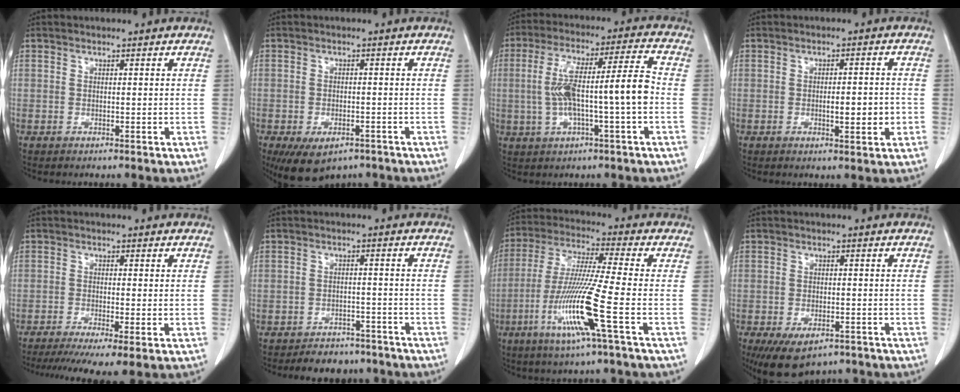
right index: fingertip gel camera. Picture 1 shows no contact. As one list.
[{"total": 8.1, "force": [-5.4, 4.2, 4.4], "torque": [-0.071, -0.006, -0.077]}, {"total": 12.4, "force": [-1.3, 0.9, 12.3], "torque": [-0.227, 0.026, -0.021]}, {"total": 4.3, "force": [-0.9, 1.1, 4.1], "torque": [-0.062, -0.001, -0.008]}, {"total": 8.8, "force": [-6.2, 0.8, 6.3], "torque": [-0.094, -0.015, -0.101]}, {"total": 7.1, "force": [-6.1, 3.4, 1.1], "torque": [0.000, 0.006, -0.078]}, {"total": 13.4, "force": [-4.9, -1.5, 12.4], "torque": [-0.251, -0.023, -0.101]}, {"total": 8.5, "force": [-5.7, 4.1, 4.8], "torque": [-0.079, -0.008, -0.085]}]